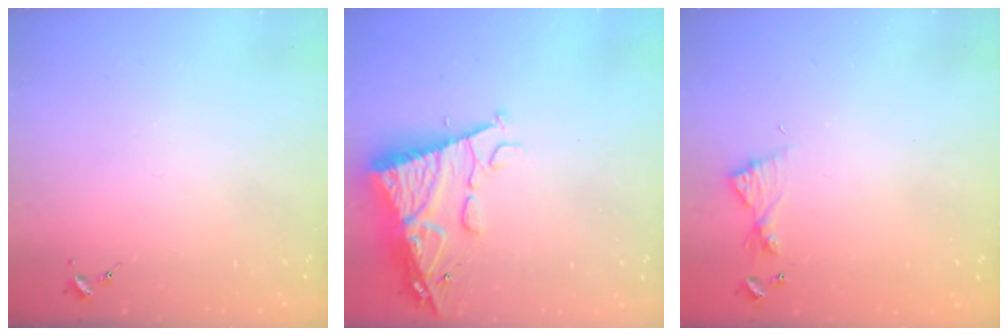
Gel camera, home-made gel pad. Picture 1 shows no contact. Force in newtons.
{"total": 14.2, "press": 14.1, "slide": 1.5}
{"total": 5.7, "press": 5.6, "slide": 0.6}